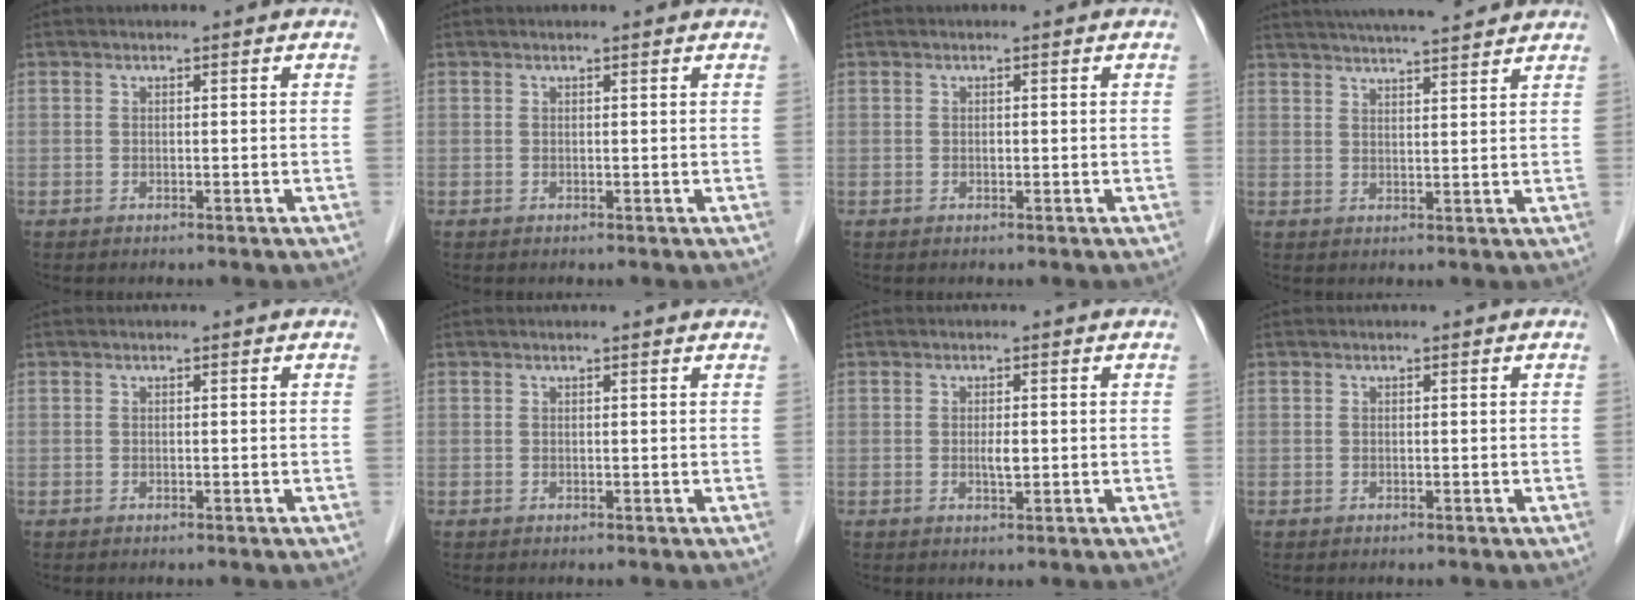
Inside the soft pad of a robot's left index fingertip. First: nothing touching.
{"total": 1.1, "force": [1.1, 0.0, 0.3], "torque": [-0.014, 0.007, 0.013]}
{"total": 0.0}
{"total": 13.2, "force": [11.8, 1.1, 5.6], "torque": [-0.094, 0.027, 0.167]}
{"total": 0.0}
{"total": 2.1, "force": [2.0, 0.1, 0.6], "torque": [-0.015, 0.009, 0.017]}
{"total": 1.6, "force": [0.0, 0.4, 1.5], "torque": [-0.028, -0.001, 0.000]}
{"total": 0.0}